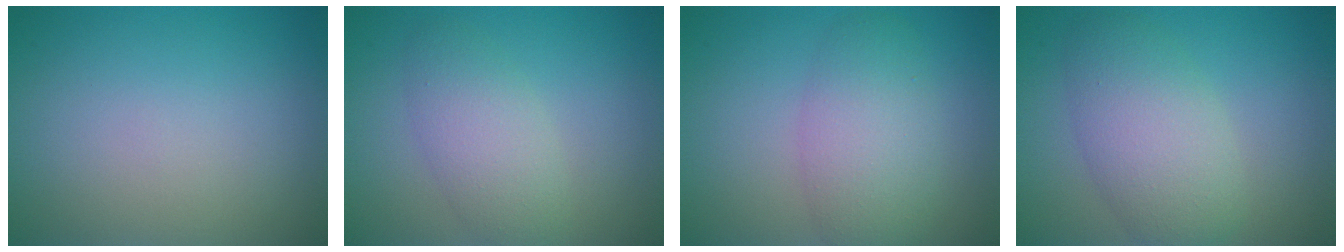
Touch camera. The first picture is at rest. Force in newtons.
{"total": 3.6, "press": 3.6, "slide": 0.1}
{"total": 4.7, "press": 4.7, "slide": 0.1}
{"total": 5.5, "press": 5.5, "slide": 0.2}